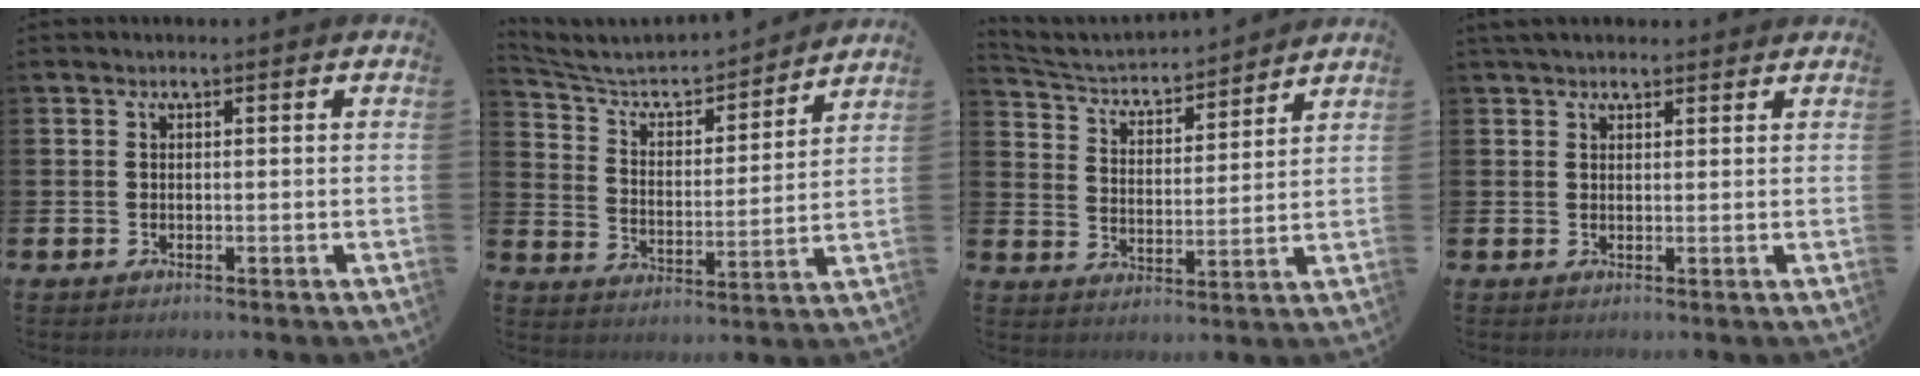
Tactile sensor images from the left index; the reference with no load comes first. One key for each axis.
{"total": 5.7, "fx": 5.1, "fy": 1.8, "fz": 1.7, "tx": -0.064, "ty": -0.042, "tz": 0.080}
{"total": 4.3, "fx": 4.1, "fy": 1.2, "fz": 0.6, "tx": -0.038, "ty": -0.038, "tz": 0.064}
{"total": 2.5, "fx": 2.2, "fy": 0.9, "fz": 0.6, "tx": -0.003, "ty": -0.003, "tz": 0.039}